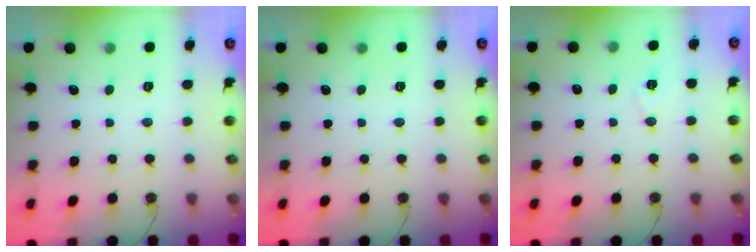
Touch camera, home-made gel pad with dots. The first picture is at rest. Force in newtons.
{"total": 0.0}
{"total": 5.9, "press": 3.9, "slide": 4.4}